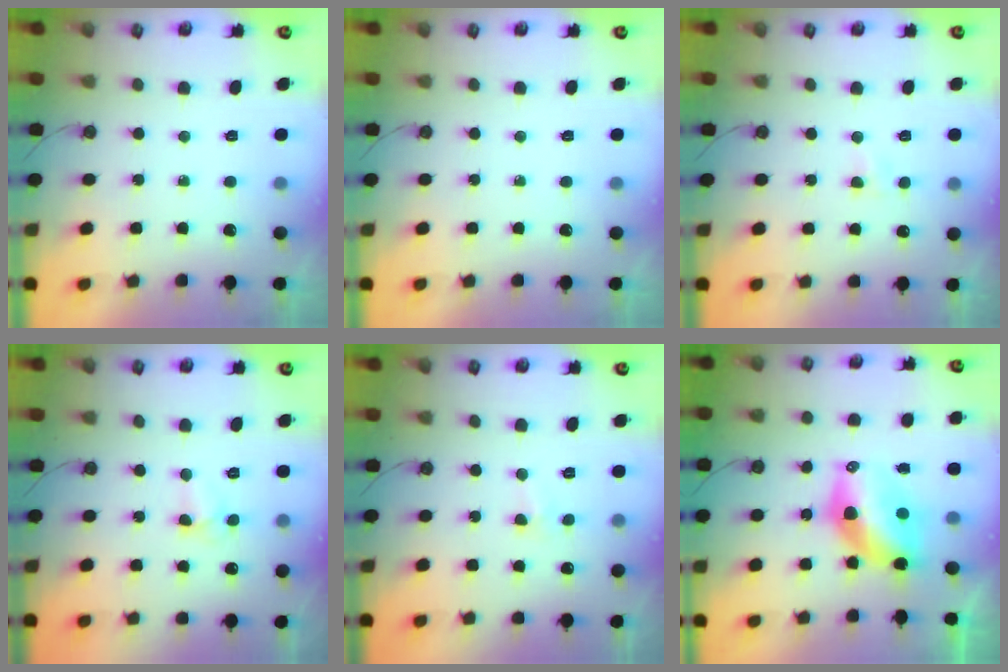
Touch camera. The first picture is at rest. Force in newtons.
{"total": 0.0}
{"total": 2.9, "press": 2.9, "slide": 0.4}
{"total": 3.7, "press": 3.7, "slide": 0.5}
{"total": 2.4, "press": 2.3, "slide": 0.4}
{"total": 10.8, "press": 10.8, "slide": 0.3}